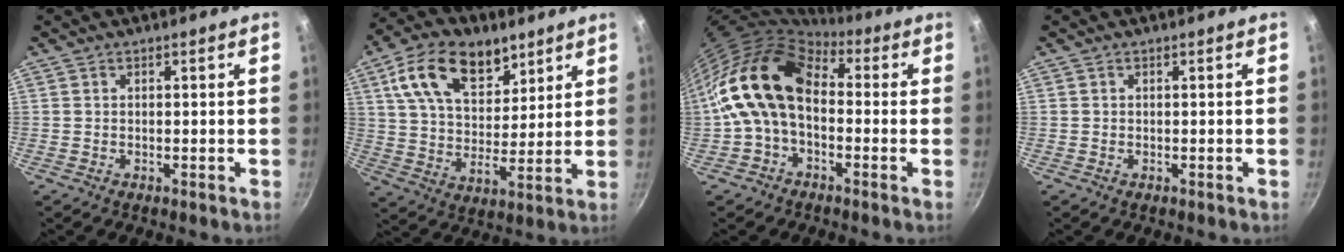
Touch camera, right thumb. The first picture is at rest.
{"total": 17.3, "force": [8.9, 10.3, 10.7], "torque": [-0.152, -0.027, 0.151]}
{"total": 15.1, "force": [-0.1, 10.2, 11.0], "torque": [-0.176, 0.038, -0.022]}
{"total": 0.0}